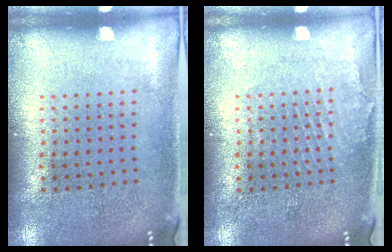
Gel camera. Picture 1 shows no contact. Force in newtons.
{"total": 1.2, "press": 1.1, "slide": 0.1}